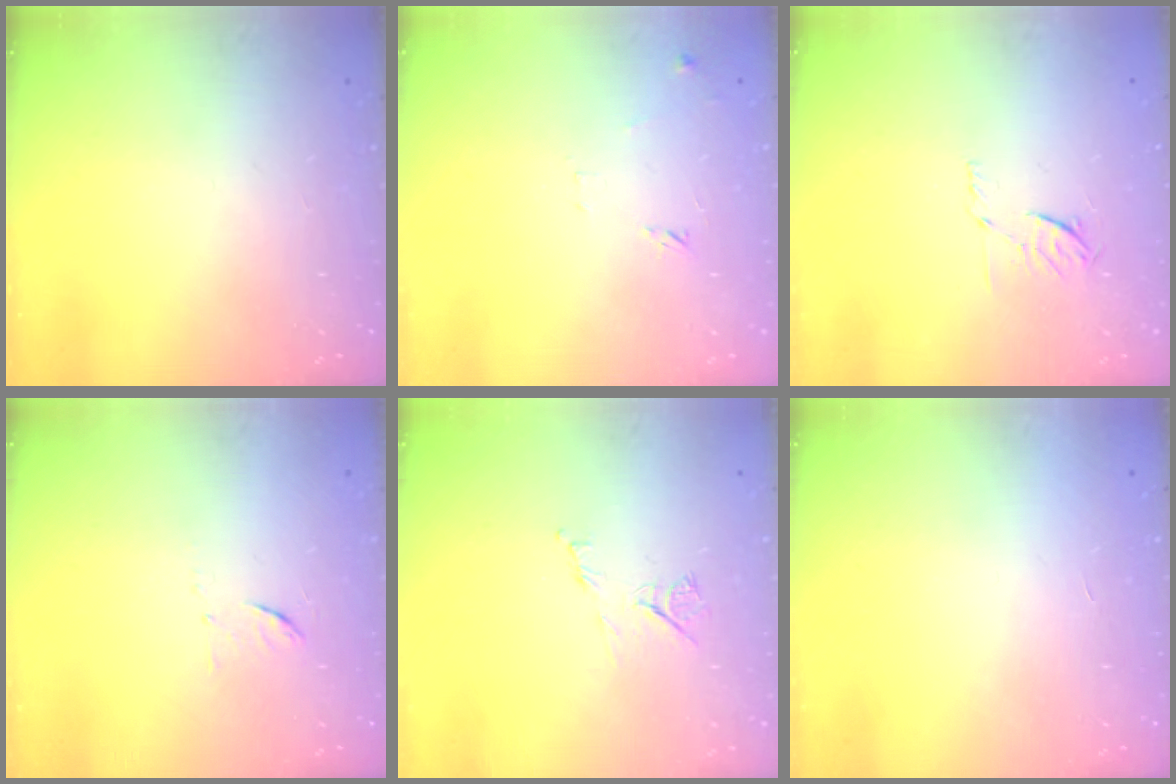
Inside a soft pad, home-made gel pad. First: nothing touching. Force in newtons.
{"total": 9.4, "press": 9.4, "slide": 0.6}
{"total": 5.2, "press": 5.1, "slide": 0.9}
{"total": 6.0, "press": 6.0, "slide": 0.4}
{"total": 6.6, "press": 6.5, "slide": 0.9}
{"total": 1.7, "press": 1.7, "slide": 0.1}